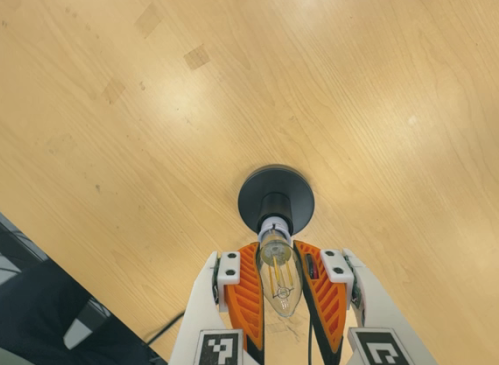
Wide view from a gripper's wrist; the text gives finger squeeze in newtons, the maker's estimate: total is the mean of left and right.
{"total": 18.5, "left": 17.0, "right": 20.0}